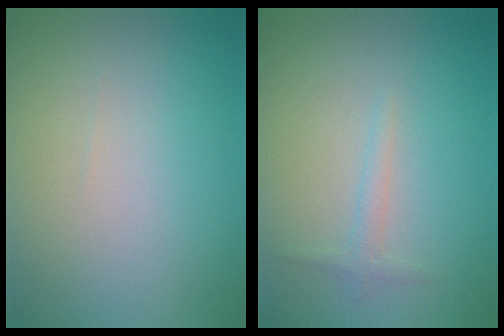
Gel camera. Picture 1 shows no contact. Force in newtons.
{"total": 1.1, "press": 1.1, "slide": 0.0}